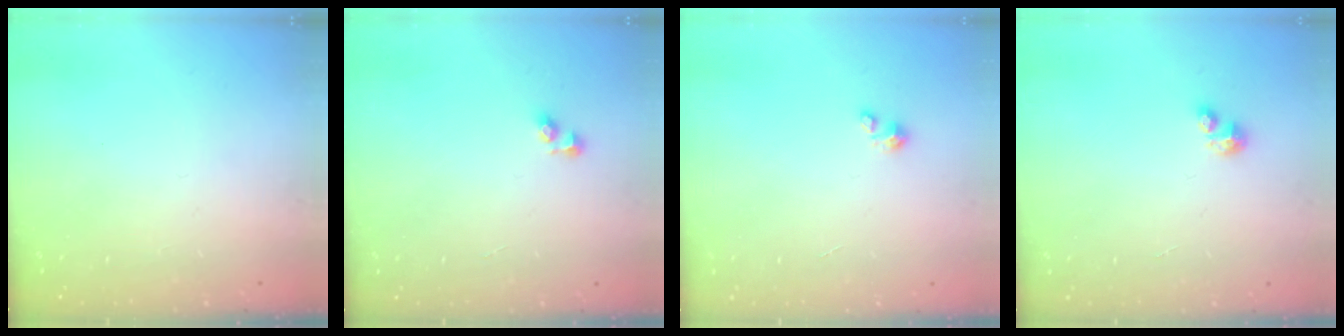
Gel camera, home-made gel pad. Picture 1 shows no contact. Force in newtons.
{"total": 2.0, "press": 2.0, "slide": 0.3}
{"total": 0.8, "press": 0.7, "slide": 0.3}
{"total": 2.1, "press": 2.1, "slide": 0.2}